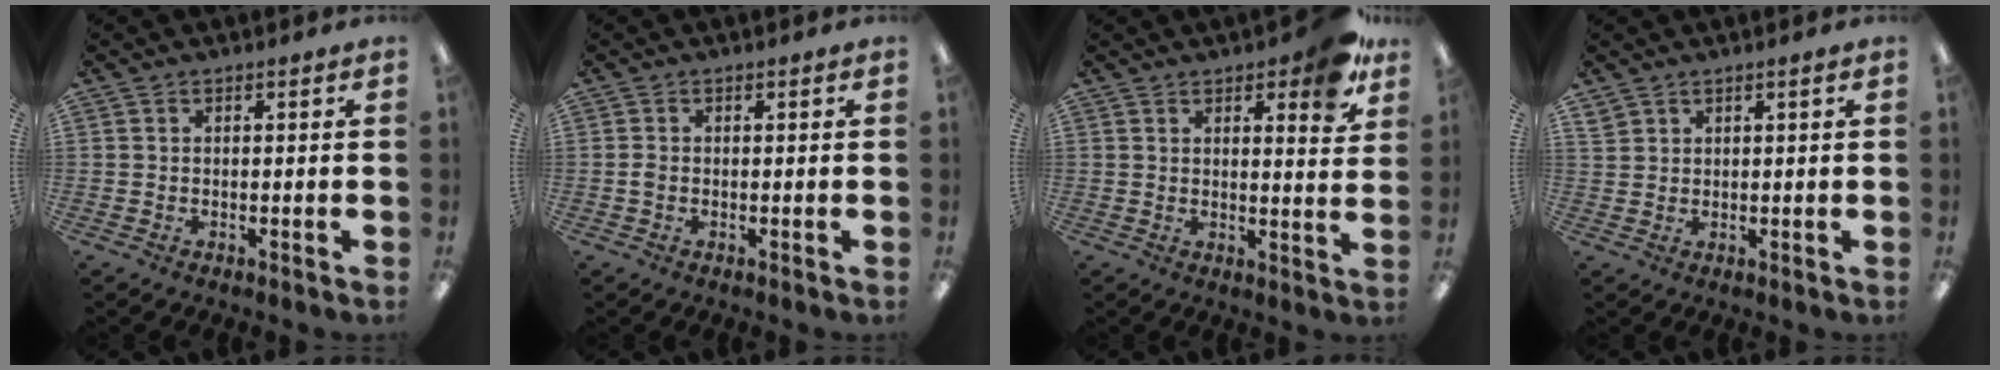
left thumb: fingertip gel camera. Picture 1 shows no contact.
{"total": 1.3, "force": [-0.2, 0.8, 1.0], "torque": [-0.019, 0.001, -0.004]}
{"total": 9.2, "force": [6.3, 2.9, 6.0], "torque": [-0.075, -0.028, 0.104]}
{"total": 2.4, "force": [1.8, 1.1, 1.2], "torque": [-0.025, 0.000, 0.033]}